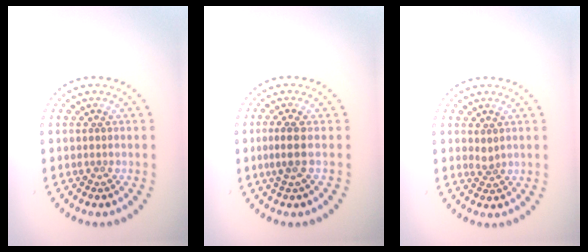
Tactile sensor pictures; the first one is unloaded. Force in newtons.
{"total": 2.0, "press": 1.6, "slide": 1.2}
{"total": 0.9, "press": 0.7, "slide": 0.6}